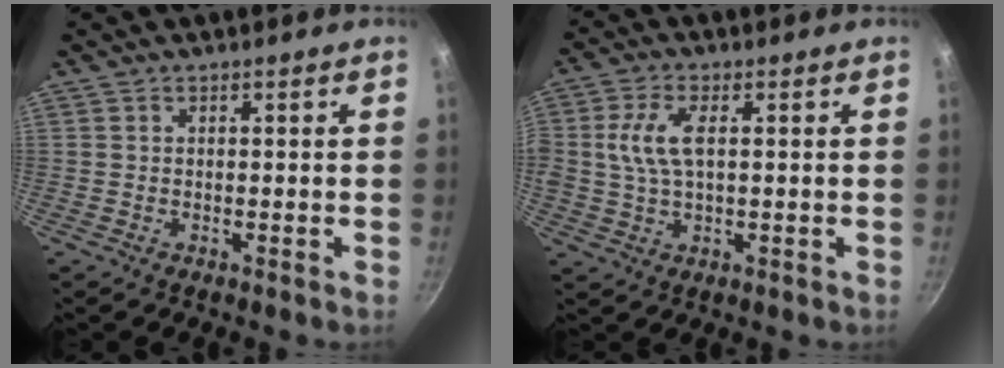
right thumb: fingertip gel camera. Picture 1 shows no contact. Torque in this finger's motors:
{"motor_torque": [-0.40, 0.77, 0.26, -0.20, 0.13]}